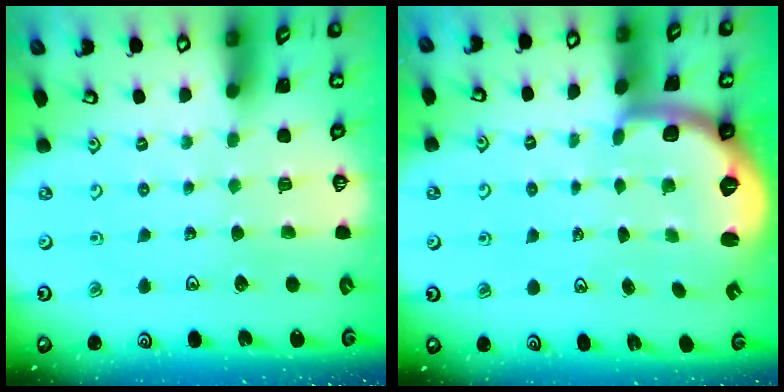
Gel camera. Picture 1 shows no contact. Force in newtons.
{"total": 1.9, "press": 1.8, "slide": 0.5}